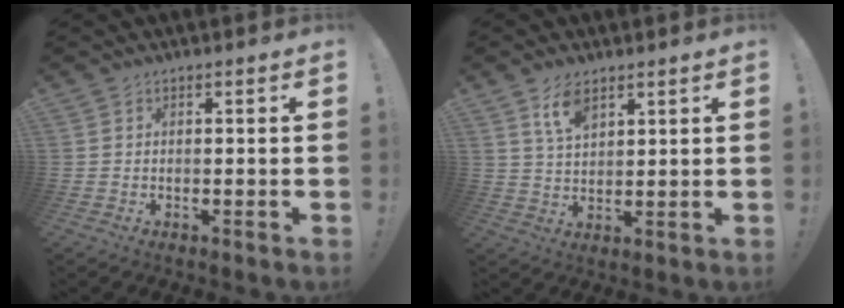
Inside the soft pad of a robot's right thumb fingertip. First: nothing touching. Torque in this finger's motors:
{"motor_torque": [-0.13, 0.22, 0.19, 0.02, 0.00]}